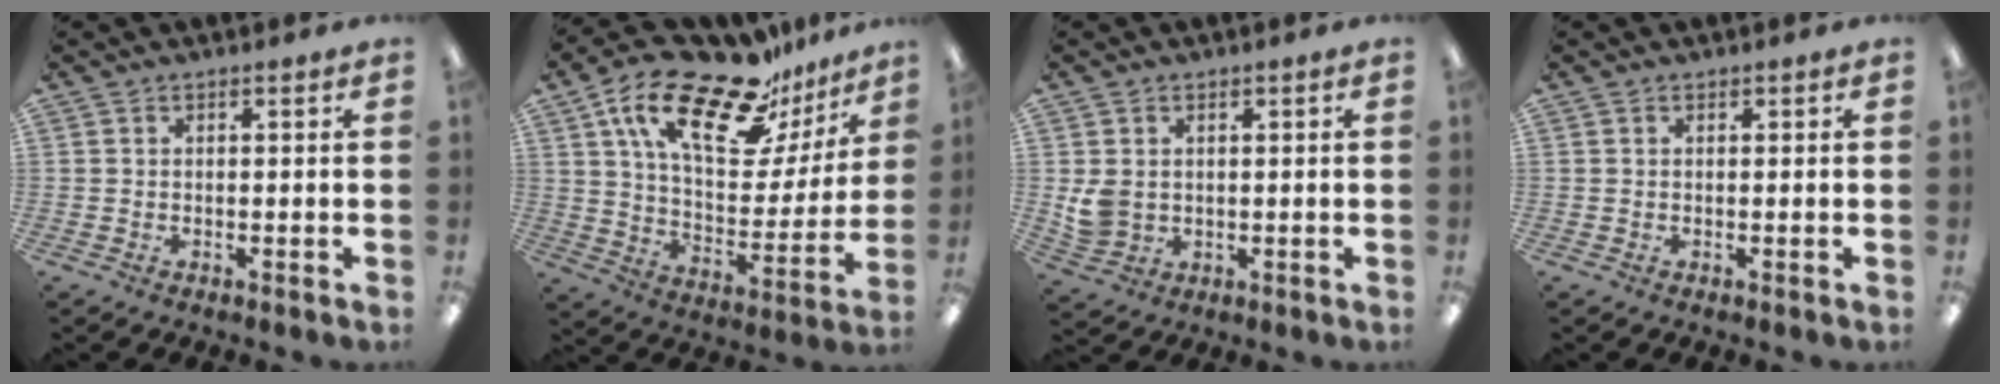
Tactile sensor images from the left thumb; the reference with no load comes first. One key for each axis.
{"total": 22.7, "fx": 16.3, "fy": 8.5, "fz": 13.3, "tx": -0.226, "ty": -0.101, "tz": 0.278}
{"total": 5.1, "fx": 1.1, "fy": 4.4, "fz": 2.5, "tx": -0.048, "ty": 0.005, "tz": 0.025}
{"total": 0.0}